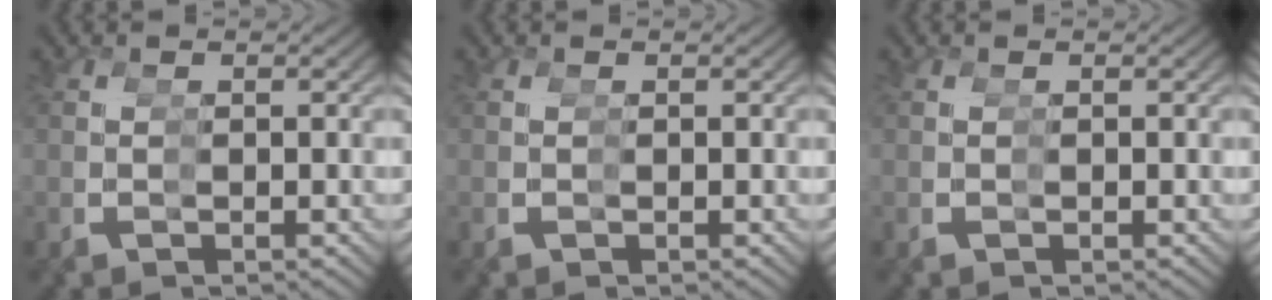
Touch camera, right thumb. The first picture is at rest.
{"total": 0.0}
{"total": 0.0}